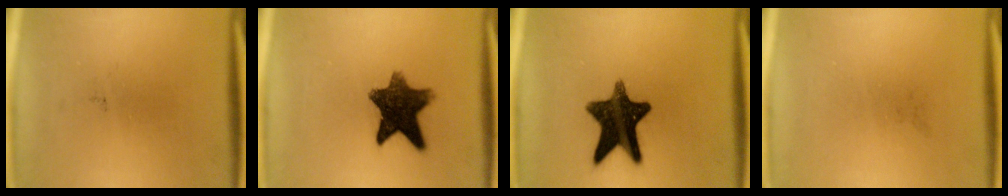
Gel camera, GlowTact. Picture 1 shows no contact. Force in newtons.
{"total": 10.8}
{"total": 13.5}
{"total": 0.0}